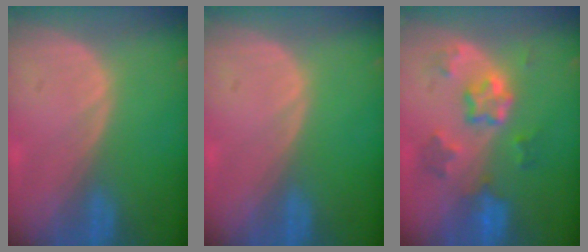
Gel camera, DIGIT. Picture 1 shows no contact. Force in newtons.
{"total": 0.0}
{"total": 7.1, "press": 6.3, "slide": 3.4}